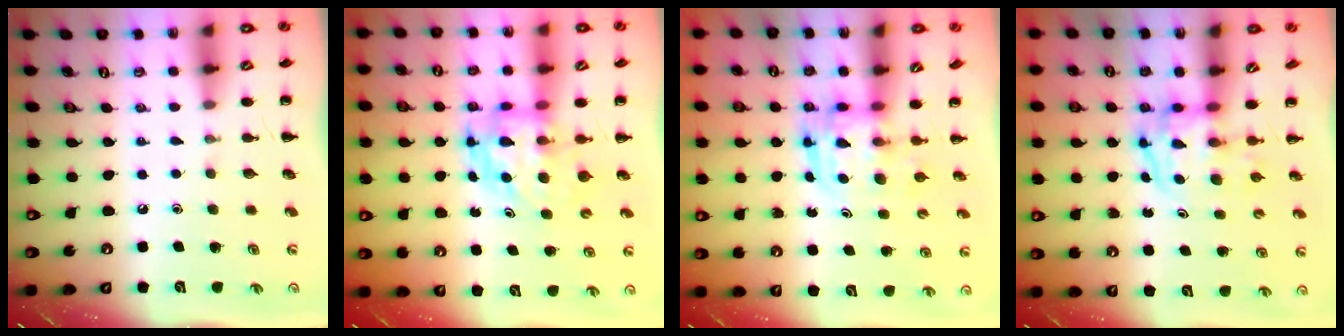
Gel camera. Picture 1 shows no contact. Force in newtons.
{"total": 5.0, "press": 4.8, "slide": 1.3}
{"total": 3.0, "press": 3.0, "slide": 0.3}
{"total": 3.8, "press": 3.8, "slide": 0.6}